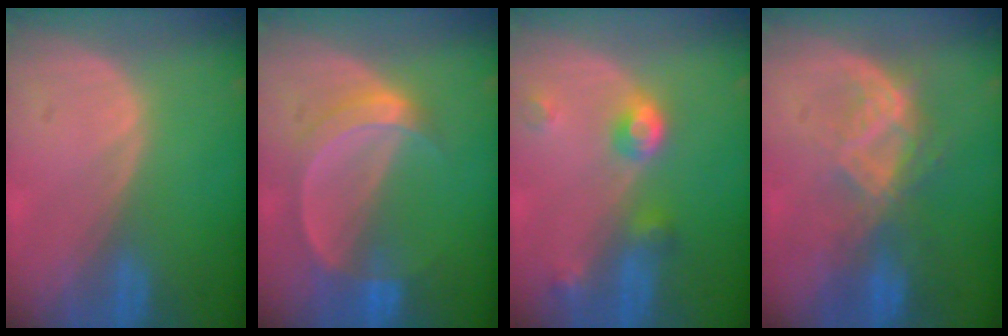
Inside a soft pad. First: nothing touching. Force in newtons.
{"total": 5.9, "press": 5.4, "slide": 2.4}
{"total": 4.8, "press": 4.4, "slide": 2.0}
{"total": 6.9, "press": 6.5, "slide": 2.2}